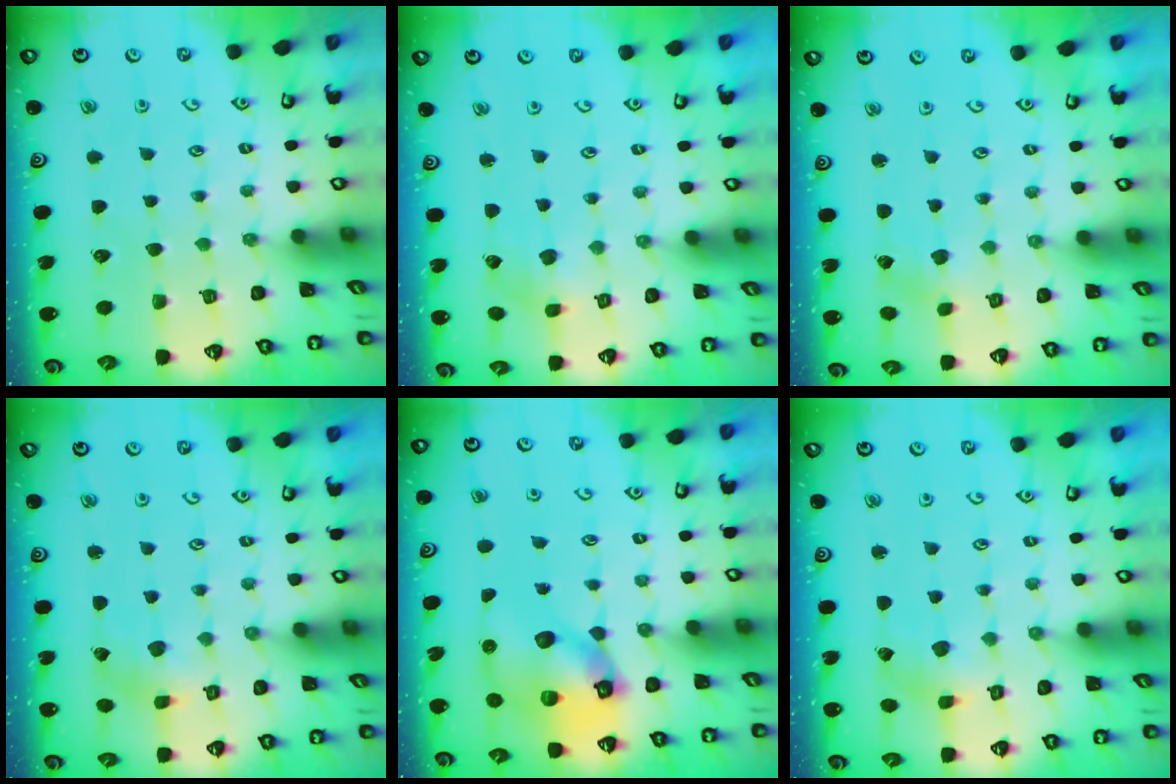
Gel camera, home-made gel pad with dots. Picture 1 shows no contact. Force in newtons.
{"total": 2.3, "press": 2.3, "slide": 0.3}
{"total": 0.6, "press": 0.5, "slide": 0.1}
{"total": 2.0, "press": 1.9, "slide": 0.4}
{"total": 13.7, "press": 13.5, "slide": 2.1}
{"total": 2.0, "press": 1.9, "slide": 0.4}